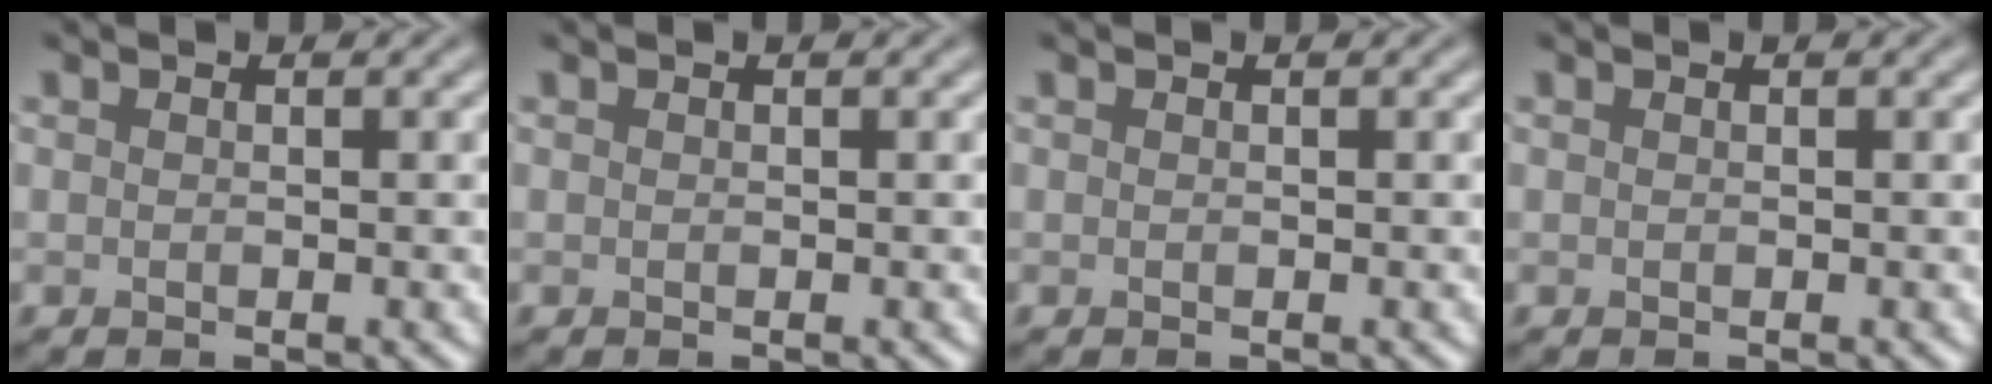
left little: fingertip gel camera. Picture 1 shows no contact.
{"total": 0.0}
{"total": 0.0}
{"total": 0.0}